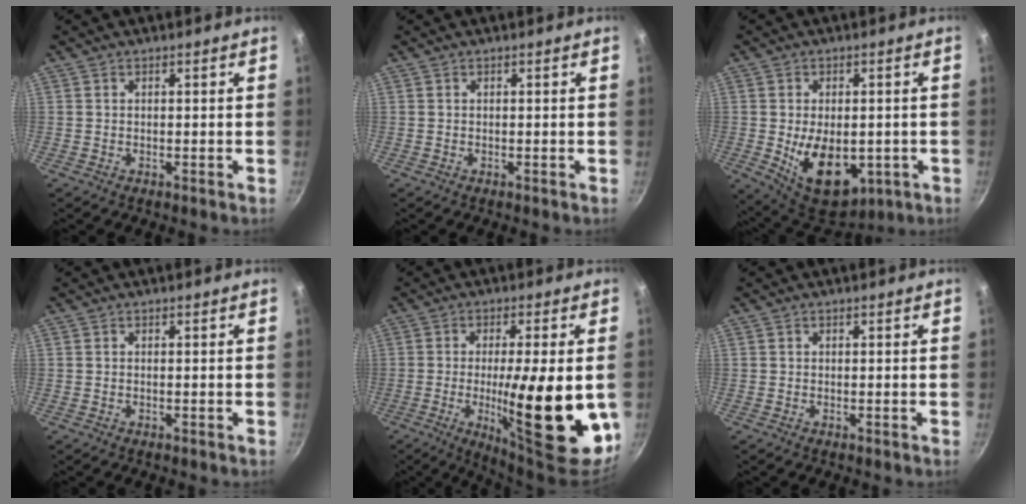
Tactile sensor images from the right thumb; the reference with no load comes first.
{"total": 0.0}
{"total": 14.5, "force": [-2.8, 9.0, 11.1], "torque": [-0.137, -0.010, -0.020]}
{"total": 0.0}
{"total": 21.1, "force": [-3.4, 5.3, 20.1], "torque": [-0.283, -0.006, -0.042]}
{"total": 0.0}